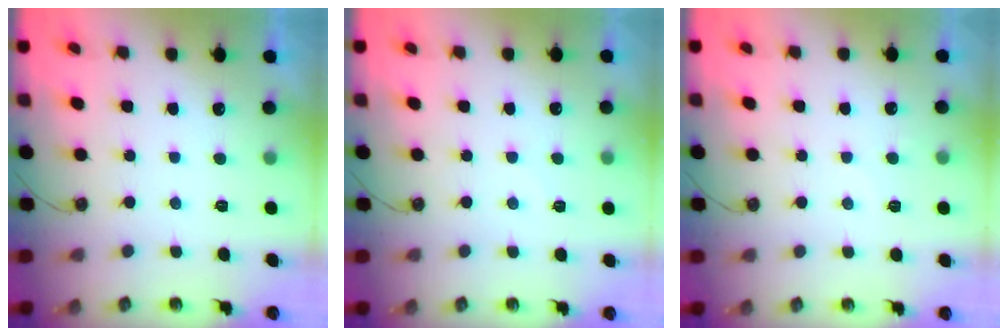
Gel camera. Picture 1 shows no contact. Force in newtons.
{"total": 2.8, "press": 2.8, "slide": 0.4}
{"total": 5.1, "press": 5.0, "slide": 0.7}